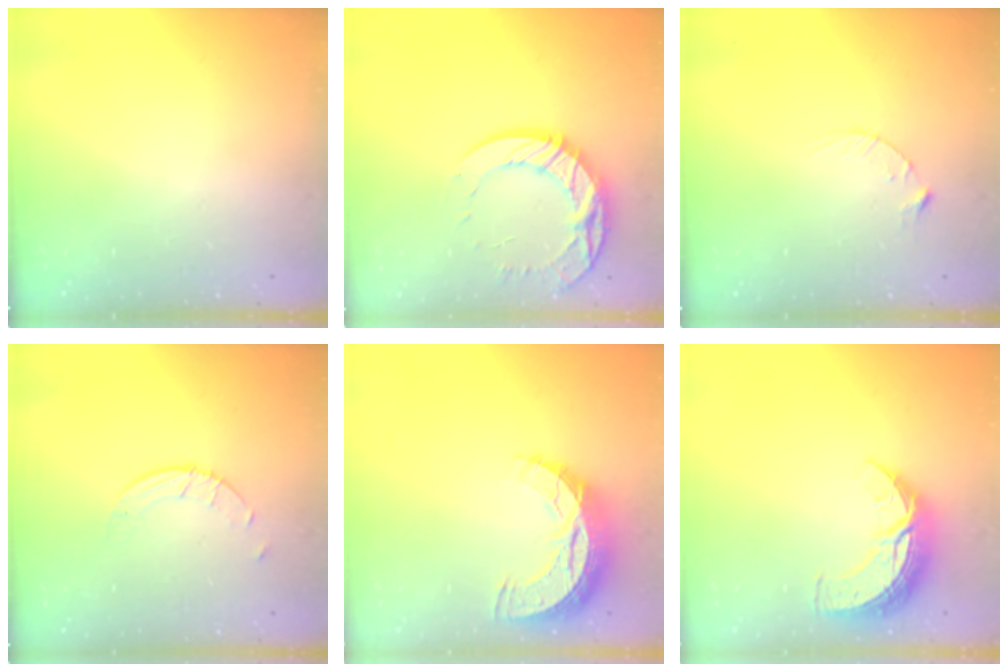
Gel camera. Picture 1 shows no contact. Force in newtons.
{"total": 15.4, "press": 15.3, "slide": 1.3}
{"total": 2.8, "press": 2.8, "slide": 0.4}
{"total": 2.6, "press": 2.6, "slide": 0.2}
{"total": 11.1, "press": 11.1, "slide": 0.7}
{"total": 12.7, "press": 12.6, "slide": 0.6}